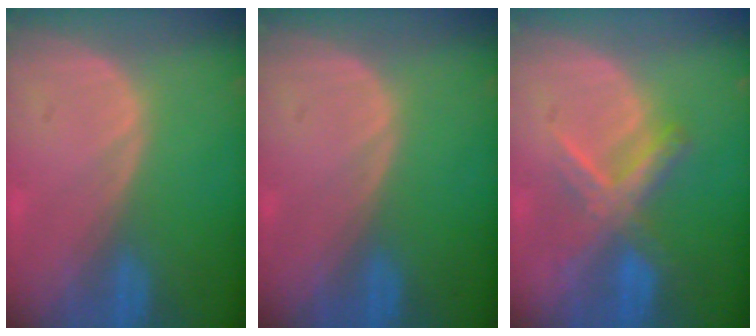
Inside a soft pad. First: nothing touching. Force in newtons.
{"total": 0.0}
{"total": 6.3, "press": 6.2, "slide": 1.4}